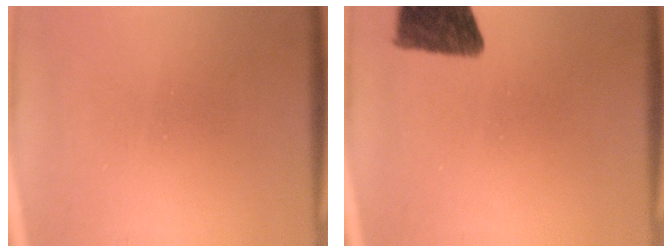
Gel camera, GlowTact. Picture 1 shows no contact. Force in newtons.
{"total": 11.2}